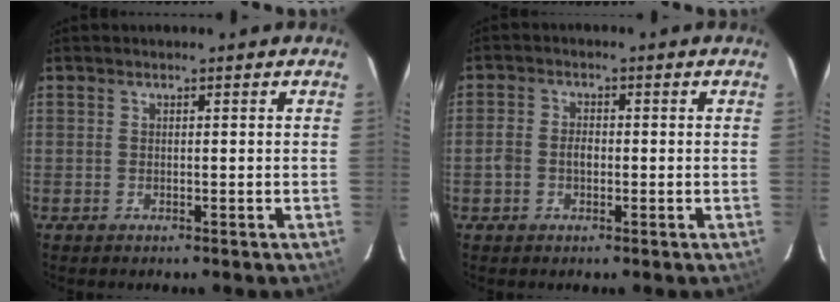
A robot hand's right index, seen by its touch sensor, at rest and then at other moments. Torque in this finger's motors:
{"motor_torque": [0.65, 0.02, 0.29, 0.06]}